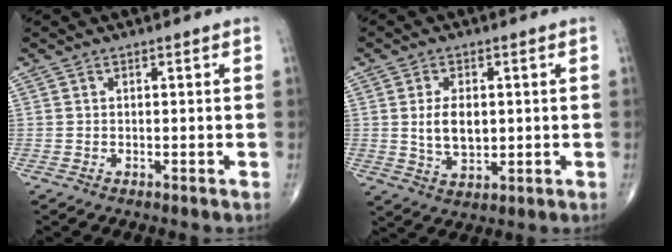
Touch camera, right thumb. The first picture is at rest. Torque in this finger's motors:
{"motor_torque": [-0.14, 0.25, 0.19, -0.04, -0.03]}